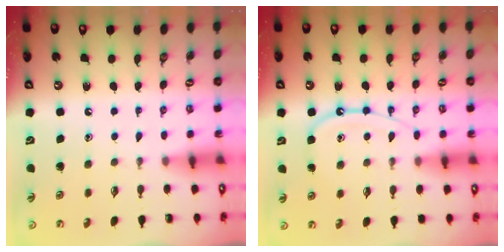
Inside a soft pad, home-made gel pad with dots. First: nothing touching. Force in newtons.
{"total": 10.7, "press": 10.7, "slide": 1.0}